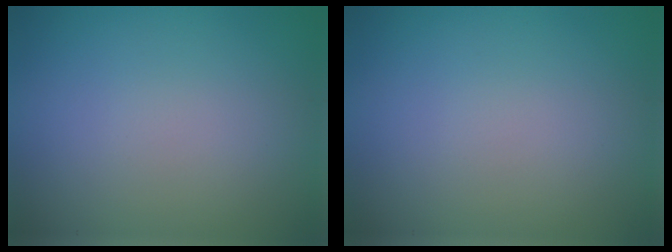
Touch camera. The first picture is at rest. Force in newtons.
{"total": 0.0}